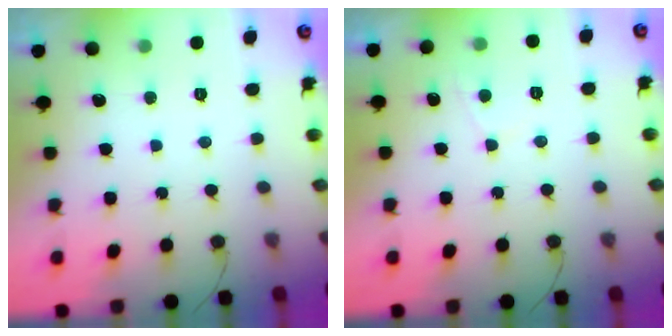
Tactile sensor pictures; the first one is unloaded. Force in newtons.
{"total": 3.2, "press": 3.2, "slide": 0.4}